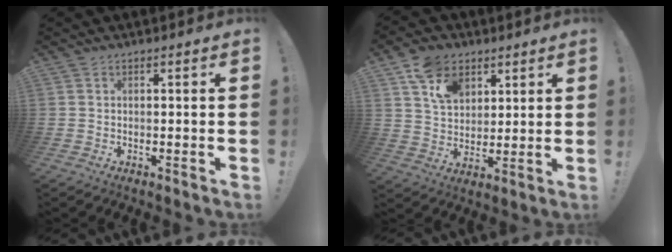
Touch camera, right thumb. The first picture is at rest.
{"total": 11.8, "force": [6.4, 8.5, 5.1], "torque": [-0.078, -0.026, 0.122]}